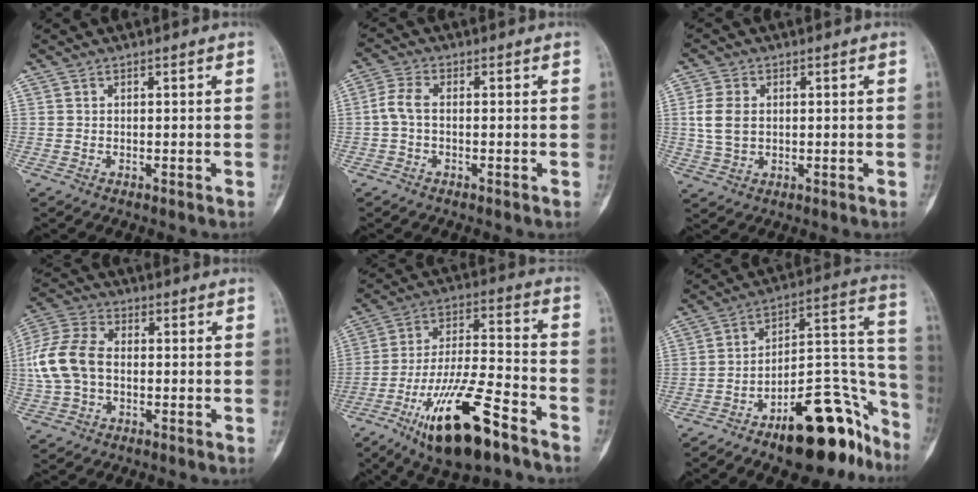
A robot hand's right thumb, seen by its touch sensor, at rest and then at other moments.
{"total": 3.7, "force": [-0.5, 1.9, 3.1], "torque": [-0.073, 0.009, -0.017]}
{"total": 6.0, "force": [0.7, 4.2, 4.2], "torque": [-0.089, 0.000, 0.018]}
{"total": 11.4, "force": [-0.4, 7.7, 8.4], "torque": [-0.183, 0.027, -0.016]}
{"total": 19.9, "force": [-11.6, 5.6, 15.2], "torque": [-0.293, 0.056, -0.202]}
{"total": 23.1, "force": [-14.6, 8.9, 15.5], "torque": [-0.133, 0.120, -0.218]}